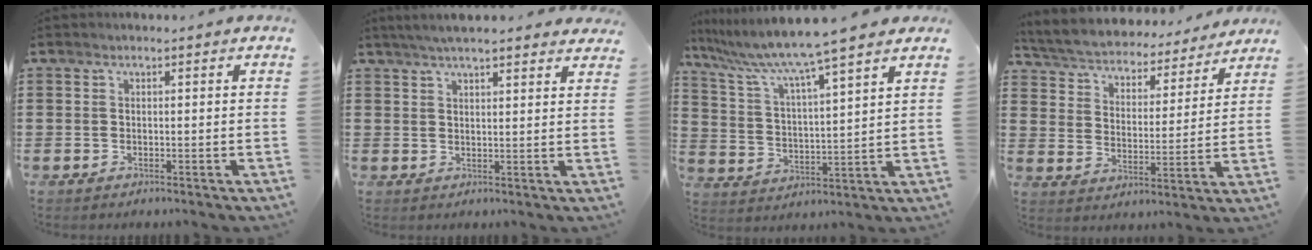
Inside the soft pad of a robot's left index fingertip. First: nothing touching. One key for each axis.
{"total": 4.0, "fx": 3.7, "fy": 0.8, "fz": 1.5, "tx": -0.037, "ty": -0.001, "tz": 0.068}
{"total": 8.1, "fx": 7.0, "fy": -0.6, "fz": 4.0, "tx": -0.109, "ty": -0.047, "tz": 0.113}
{"total": 4.7, "fx": 4.7, "fy": 0.3, "fz": 0.4, "tx": -0.034, "ty": -0.040, "tz": 0.075}